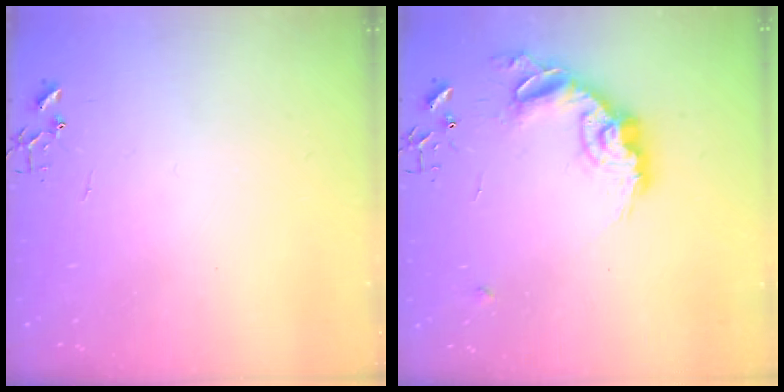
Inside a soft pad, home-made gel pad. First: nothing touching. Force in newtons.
{"total": 16.1, "press": 16.1, "slide": 1.0}